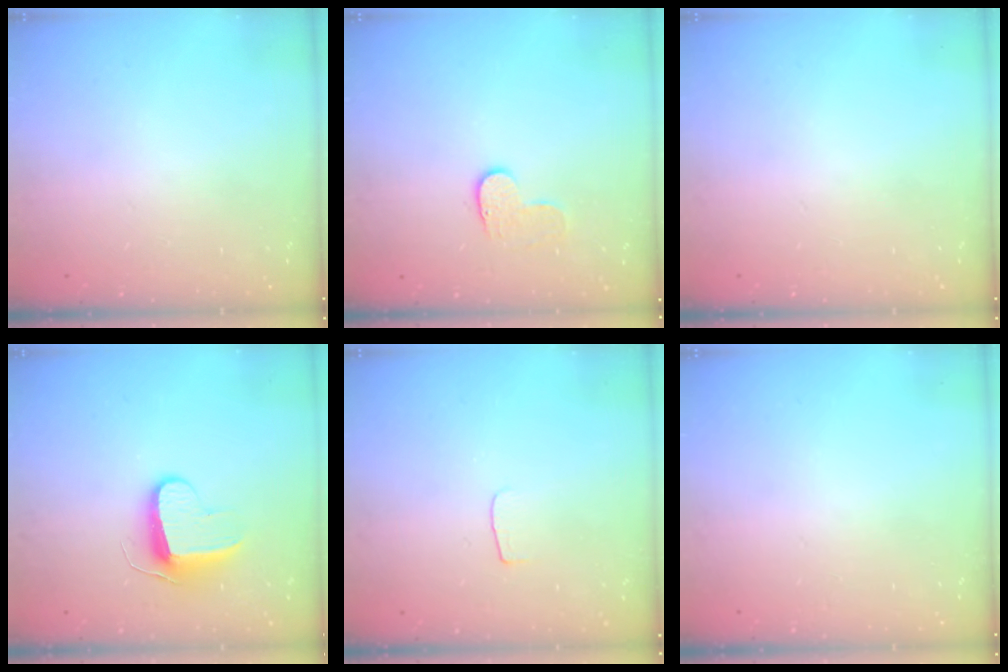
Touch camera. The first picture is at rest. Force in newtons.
{"total": 5.1, "press": 5.1, "slide": 0.5}
{"total": 0.0}
{"total": 8.8, "press": 8.7, "slide": 0.5}
{"total": 3.0, "press": 3.0, "slide": 0.3}
{"total": 0.0}